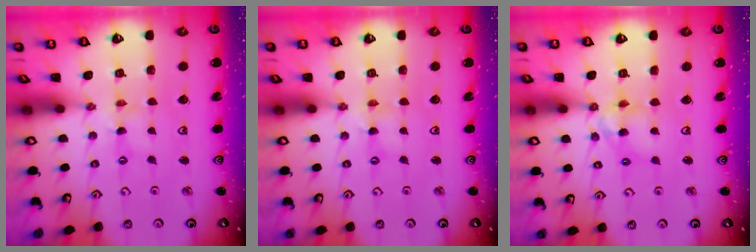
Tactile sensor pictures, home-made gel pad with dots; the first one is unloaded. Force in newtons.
{"total": 0.7, "press": 0.7, "slide": 0.1}
{"total": 8.3, "press": 8.3, "slide": 1.0}